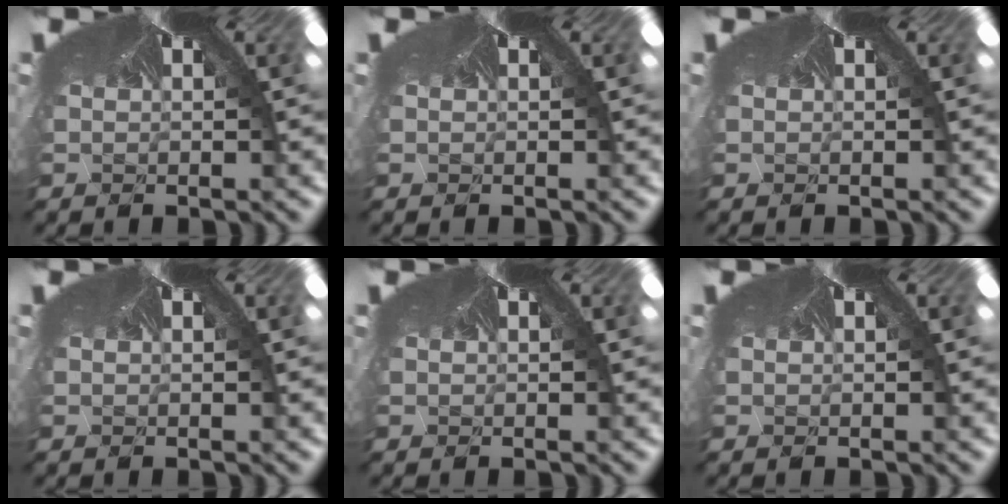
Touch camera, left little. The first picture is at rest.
{"total": 0.0}
{"total": 0.0}
{"total": 0.0}
{"total": 0.0}
{"total": 0.0}